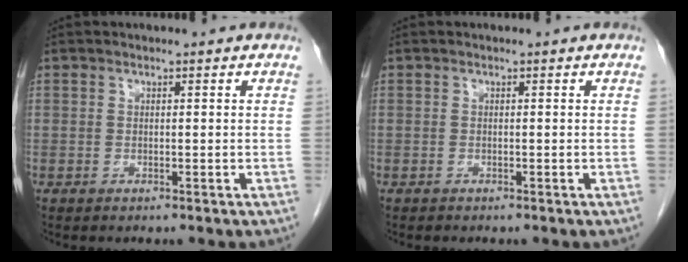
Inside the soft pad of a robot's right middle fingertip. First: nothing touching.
{"total": 0.0}